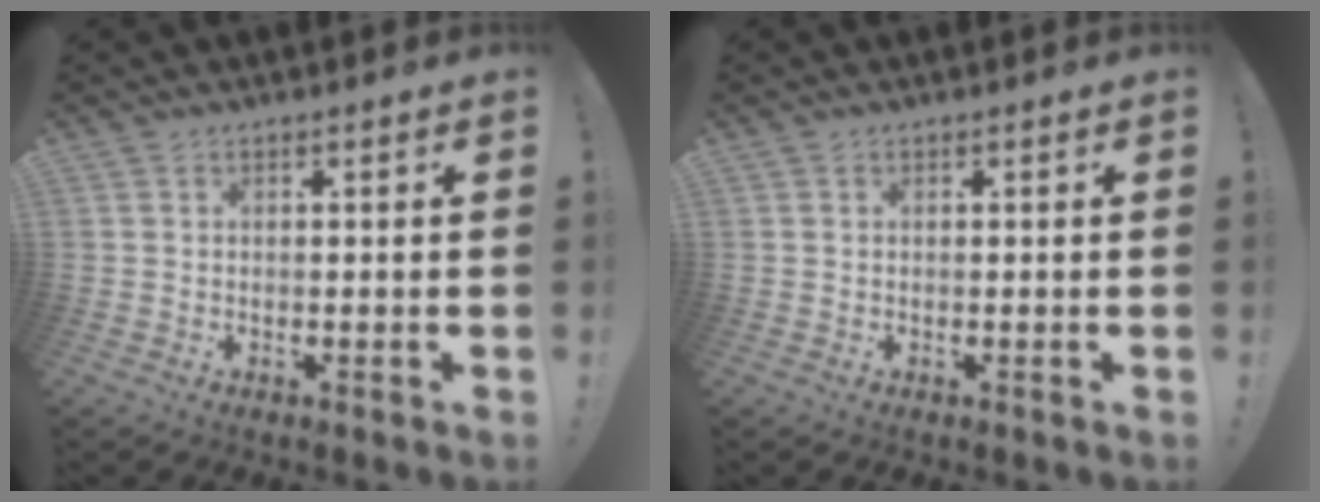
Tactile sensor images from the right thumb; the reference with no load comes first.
{"total": 0.0}